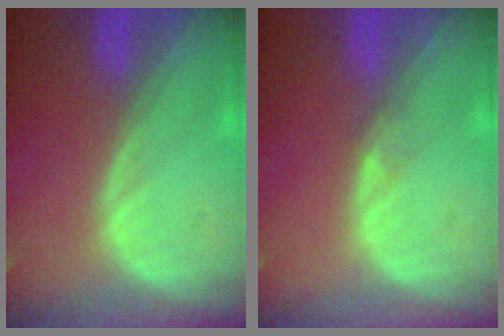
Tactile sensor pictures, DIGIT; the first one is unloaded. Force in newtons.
{"total": 0.8, "press": 0.8, "slide": 0.0}